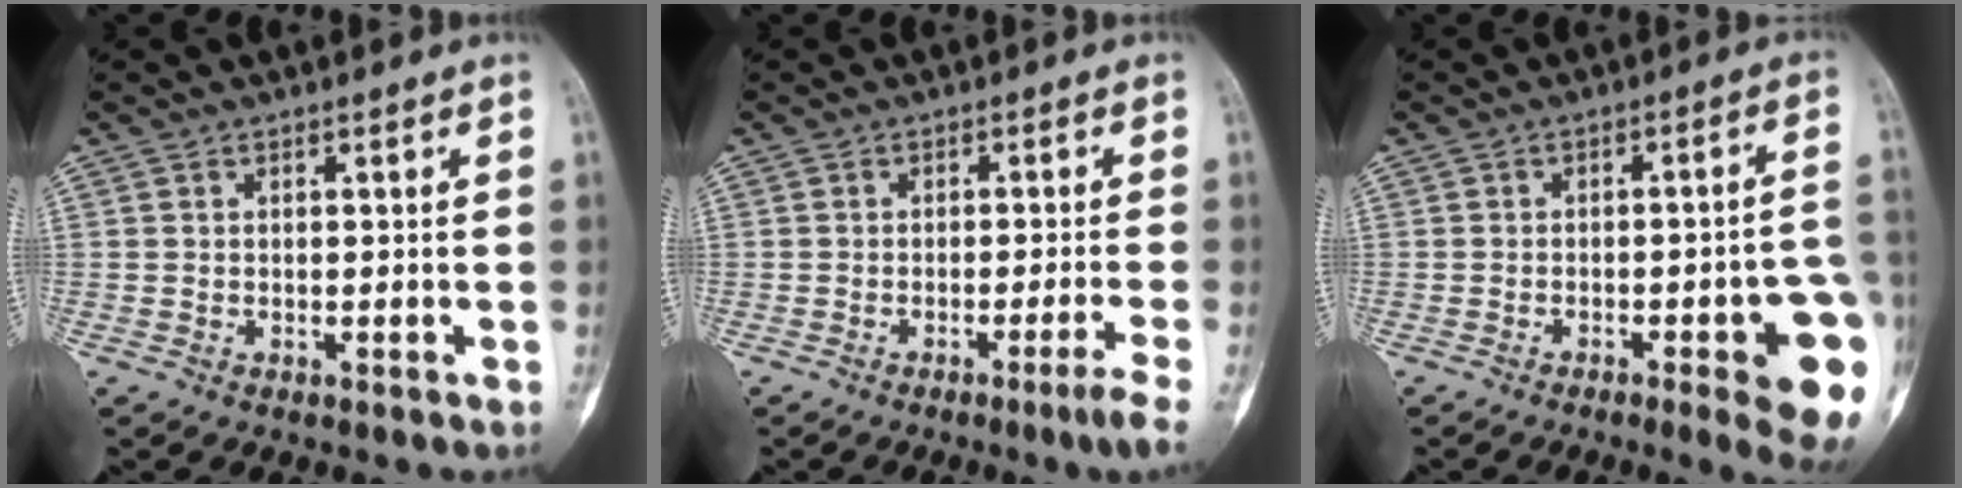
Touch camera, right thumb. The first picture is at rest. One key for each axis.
{"total": 4.0, "fx": -2.5, "fy": -1.0, "fz": 3.0, "tx": -0.056, "ty": 0.006, "tz": -0.041}
{"total": 13.9, "fx": -4.7, "fy": 3.2, "fz": 12.7, "tx": -0.118, "ty": 0.025, "tz": -0.047}